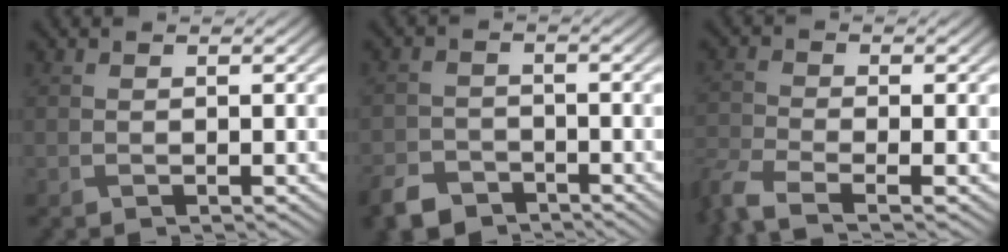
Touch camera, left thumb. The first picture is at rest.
{"total": 4.5, "force": [-3.6, 2.3, 1.4], "torque": [-0.034, -0.008, -0.073]}
{"total": 5.2, "force": [-3.8, 1.4, 3.3], "torque": [-0.081, -0.014, -0.087]}